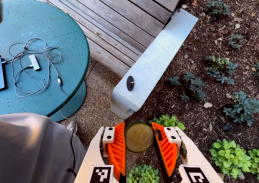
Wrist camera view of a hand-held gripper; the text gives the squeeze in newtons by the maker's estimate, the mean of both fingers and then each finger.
{"total": 10.4, "left": 10.8, "right": 10.1}